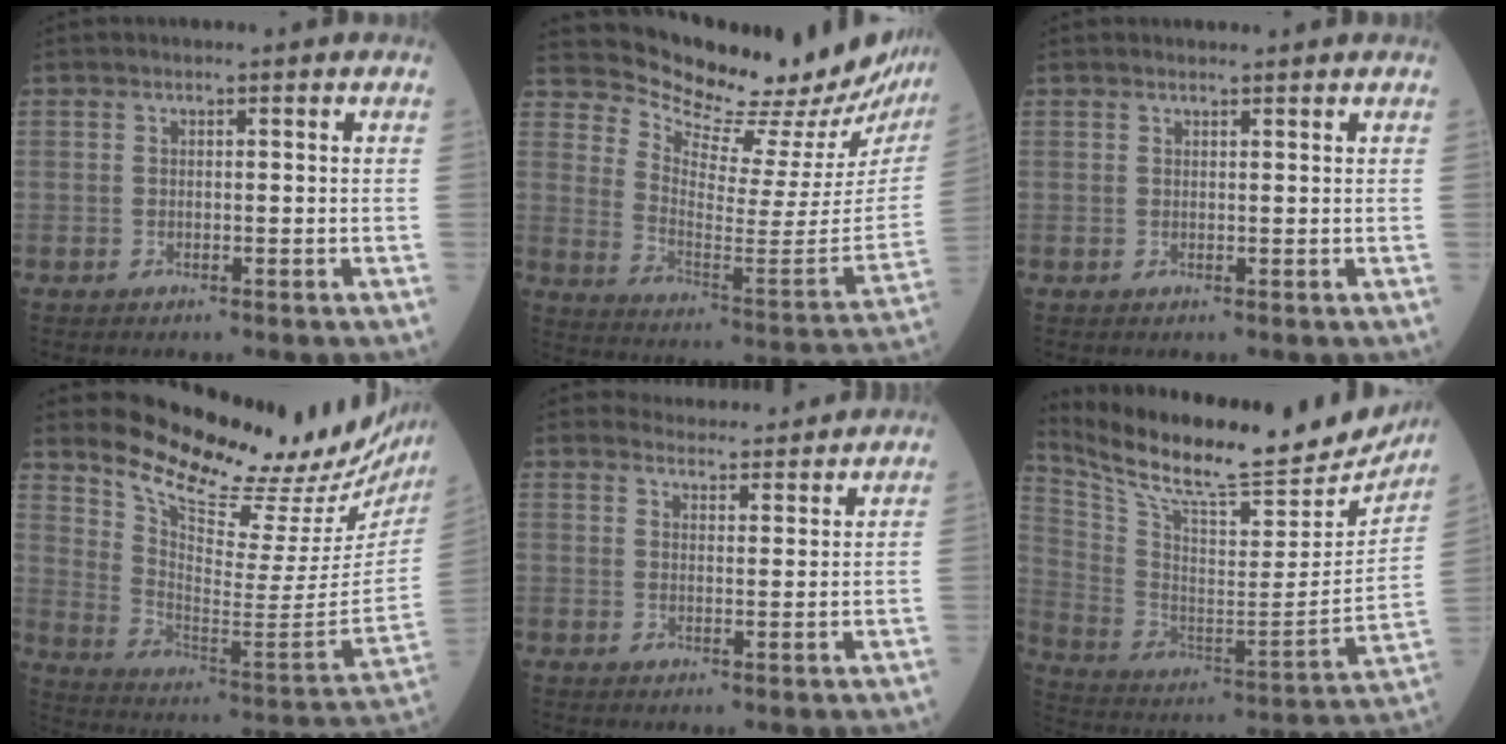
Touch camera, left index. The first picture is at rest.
{"total": 23.0, "force": [22.0, 3.2, 5.9], "torque": [-0.107, -0.116, 0.289]}
{"total": 1.8, "force": [1.8, 0.0, 0.2], "torque": [-0.008, 0.010, 0.028]}
{"total": 25.3, "force": [22.5, 3.5, 11.1], "torque": [-0.179, -0.105, 0.311]}
{"total": 6.6, "force": [6.5, 1.1, 0.2], "torque": [-0.002, 0.008, 0.081]}
{"total": 26.7, "force": [23.9, 4.7, 11.0], "torque": [-0.204, -0.065, 0.353]}